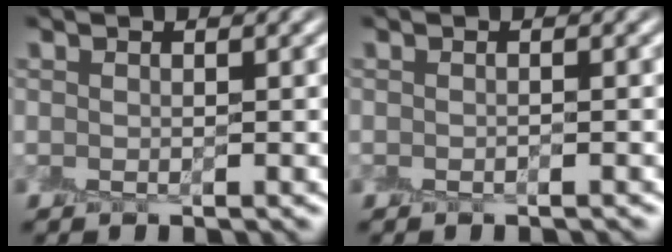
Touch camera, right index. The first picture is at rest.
{"total": 0.5, "force": [-0.4, -0.2, 0.1], "torque": [-0.002, -0.005, -0.007]}